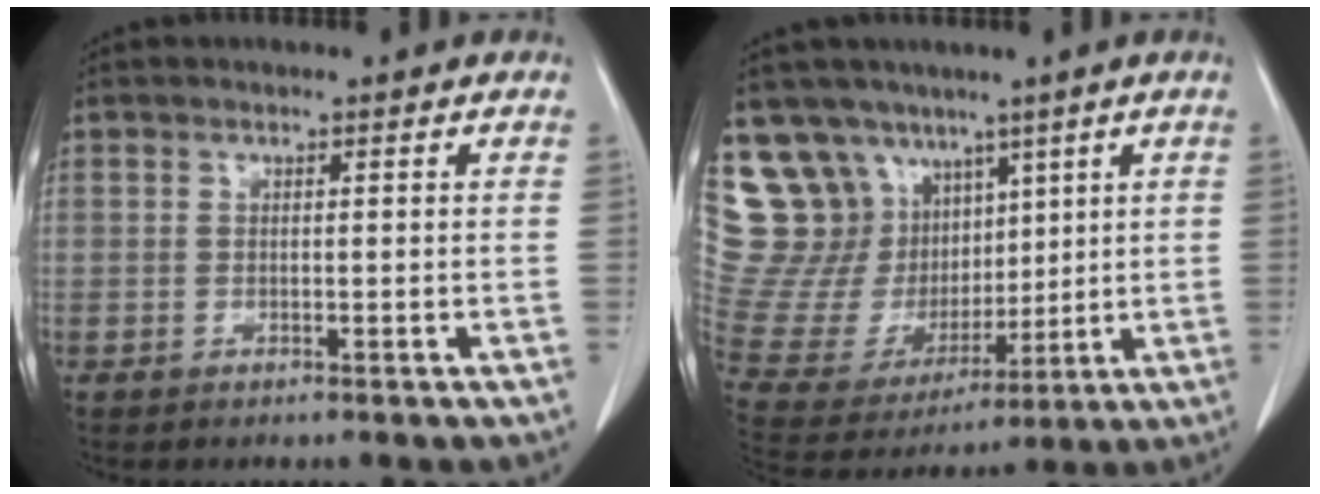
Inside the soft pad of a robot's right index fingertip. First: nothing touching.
{"total": 18.6, "force": [10.6, 14.1, 5.7], "torque": [-0.138, 0.061, 0.227]}